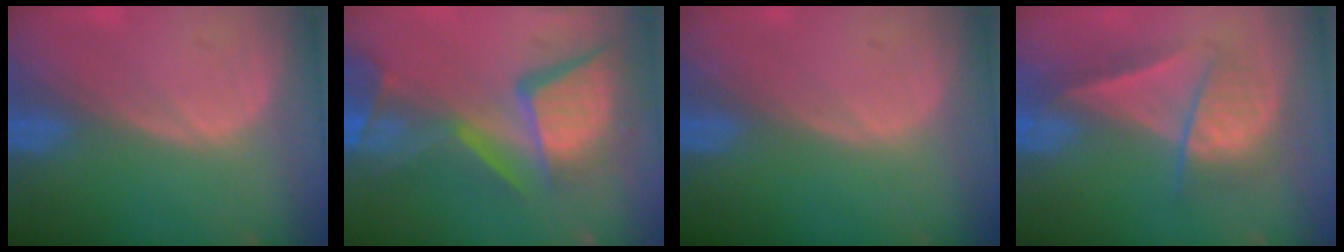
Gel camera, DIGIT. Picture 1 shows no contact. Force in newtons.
{"total": 13.8, "press": 11.2, "slide": 8.0}
{"total": 0.0}
{"total": 6.6, "press": 6.5, "slide": 1.2}